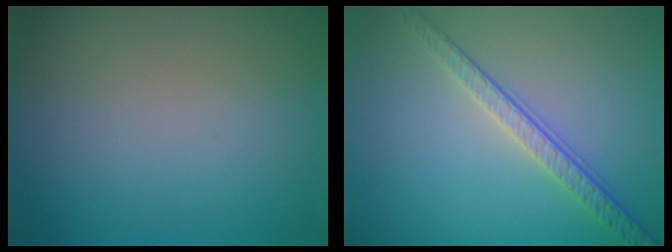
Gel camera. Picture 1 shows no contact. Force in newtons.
{"total": 2.8, "press": 2.4, "slide": 1.5}